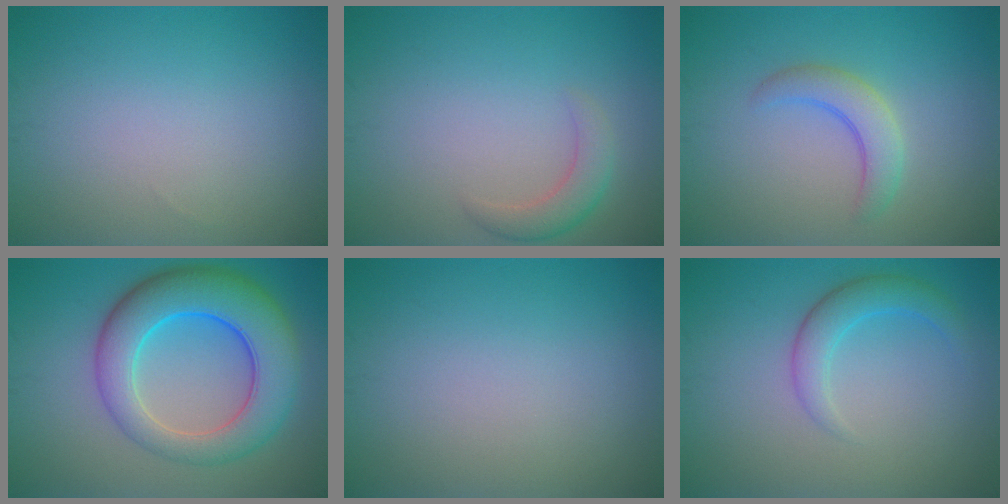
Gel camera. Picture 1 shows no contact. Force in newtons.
{"total": 2.4, "press": 2.4, "slide": 0.2}
{"total": 3.0, "press": 3.0, "slide": 0.3}
{"total": 9.2, "press": 9.2, "slide": 0.3}
{"total": 0.0}
{"total": 2.8, "press": 2.8, "slide": 0.1}